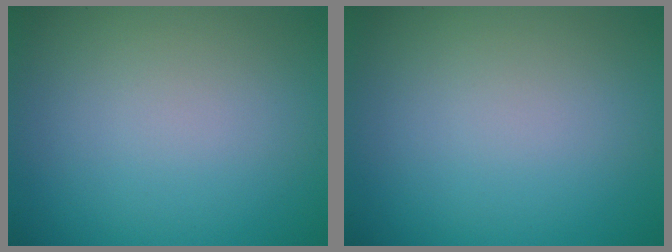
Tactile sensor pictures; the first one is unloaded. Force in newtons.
{"total": 0.0}